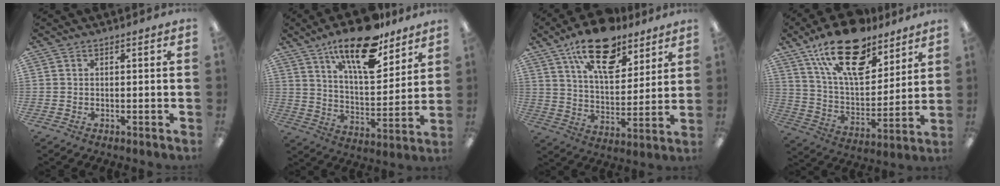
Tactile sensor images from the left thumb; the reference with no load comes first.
{"total": 19.1, "force": [13.2, 7.1, 11.8], "torque": [-0.196, -0.073, 0.220]}
{"total": 18.8, "force": [12.2, 9.1, 11.2], "torque": [-0.172, -0.056, 0.209]}
{"total": 22.3, "force": [14.7, 10.3, 13.1], "torque": [-0.224, -0.074, 0.259]}